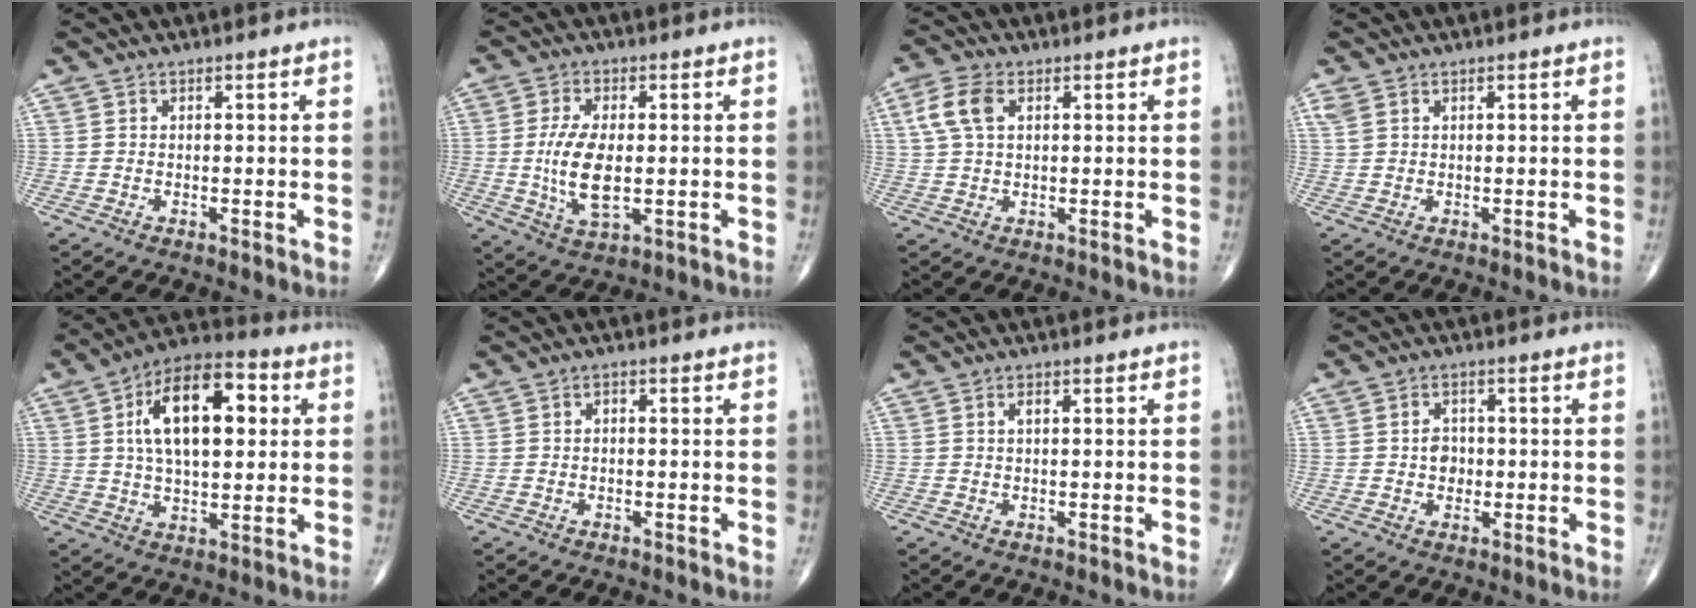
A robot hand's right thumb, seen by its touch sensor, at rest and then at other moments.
{"total": 10.0, "force": [-0.4, 4.8, 8.7], "torque": [-0.175, -0.009, -0.002]}
{"total": 6.3, "force": [1.9, 3.7, 4.7], "torque": [-0.107, 0.012, 0.036]}
{"total": 1.6, "force": [0.9, 0.9, 1.0], "torque": [-0.025, 0.009, 0.026]}
{"total": 17.6, "force": [4.0, 8.9, 14.7], "torque": [-0.222, 0.015, 0.061]}
{"total": 0.9, "force": [0.0, 0.6, 0.6], "torque": [-0.005, 0.004, -0.004]}
{"total": 1.2, "force": [0.3, 0.5, 1.0], "torque": [-0.019, 0.004, 0.005]}
{"total": 3.5, "force": [-0.2, 2.8, 2.0], "torque": [-0.015, 0.004, -0.005]}